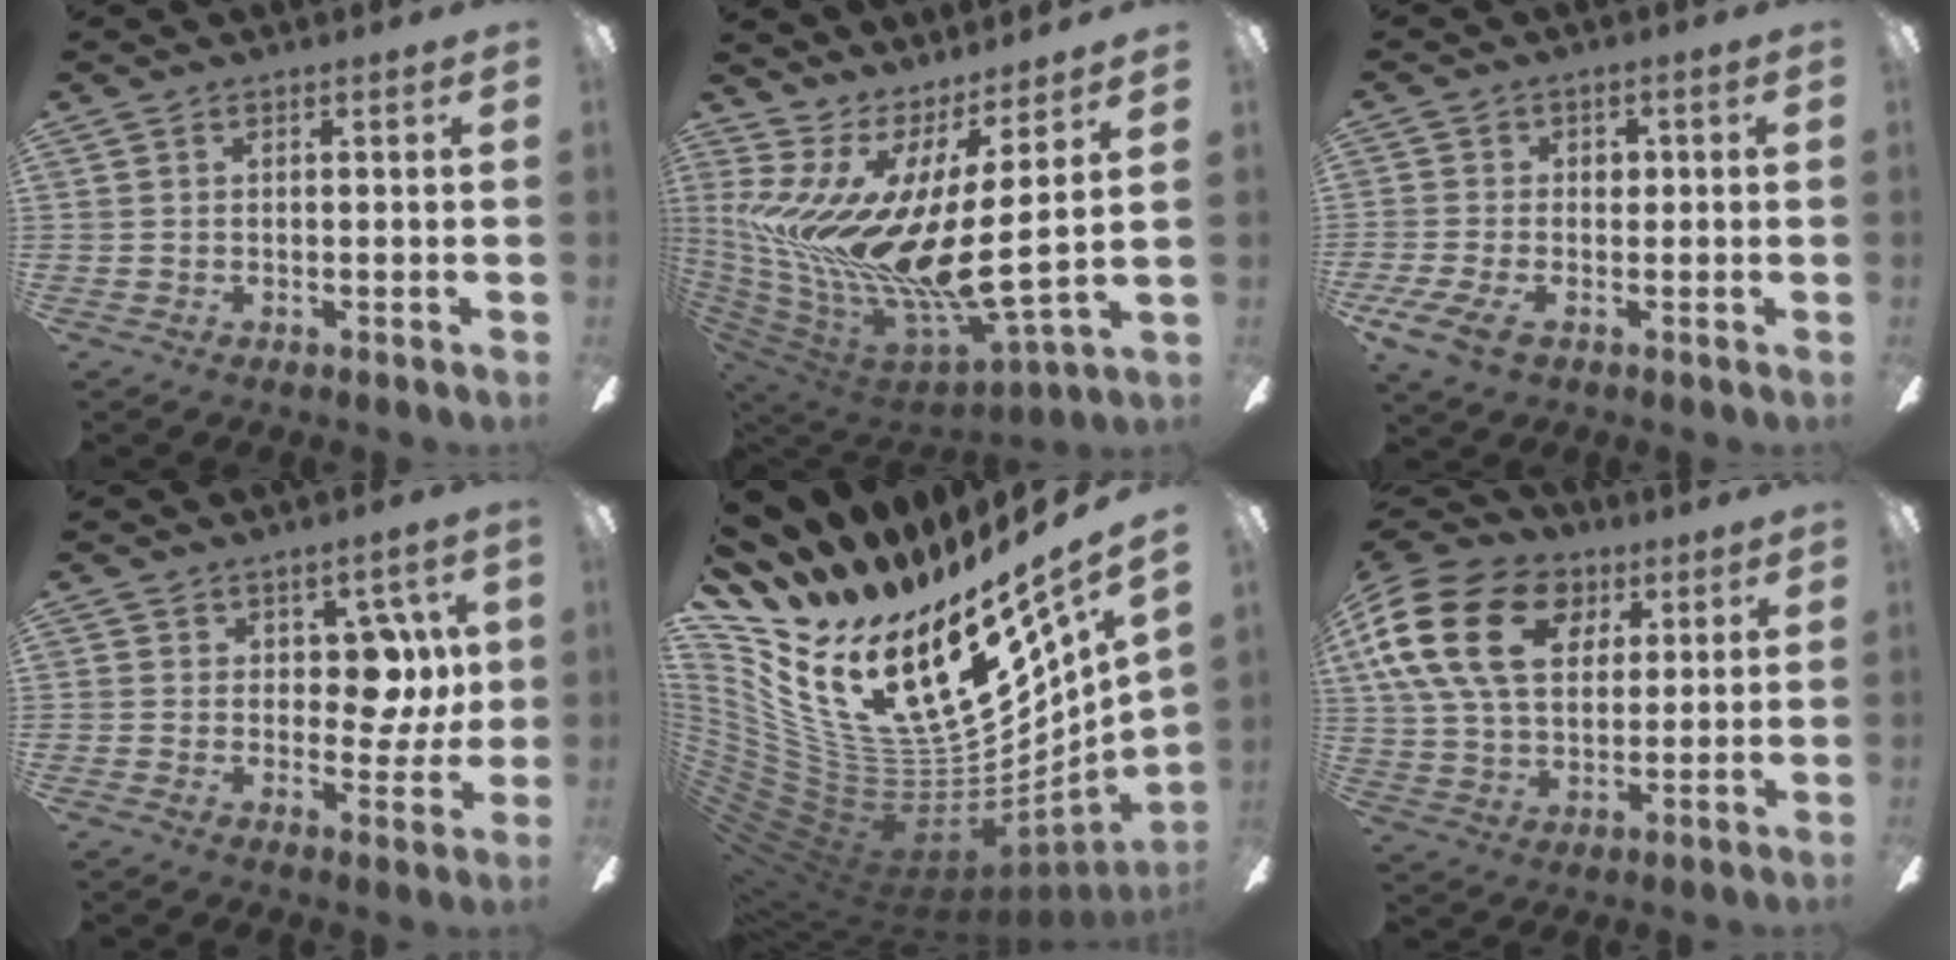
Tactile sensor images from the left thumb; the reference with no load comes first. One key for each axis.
{"total": 18.4, "fx": 0.7, "fy": 4.2, "fz": 17.9, "tx": -0.385, "ty": -0.073, "tz": 0.015}
{"total": 7.2, "fx": -2.0, "fy": 4.9, "fz": 5.0, "tx": -0.102, "ty": 0.006, "tz": -0.036}
{"total": 8.9, "fx": 2.4, "fy": 5.8, "fz": 6.3, "tx": -0.078, "ty": -0.001, "tz": 0.043}
{"total": 28.2, "fx": 10.8, "fy": 13.1, "fz": 22.5, "tx": -0.392, "ty": -0.135, "tz": 0.257}
{"total": 20.5, "fx": 7.7, "fy": 14.1, "fz": 12.8, "tx": -0.257, "ty": -0.011, "tz": 0.138}